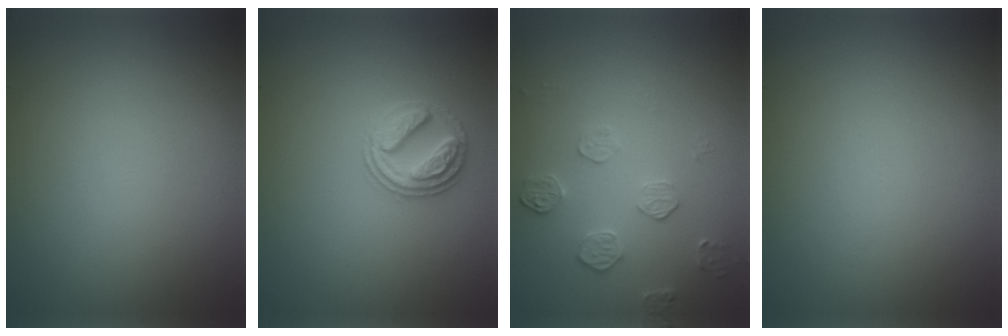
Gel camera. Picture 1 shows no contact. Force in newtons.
{"total": 2.6, "press": 2.6, "slide": 0.5}
{"total": 1.9, "press": 1.3, "slide": 1.3}
{"total": 0.0}